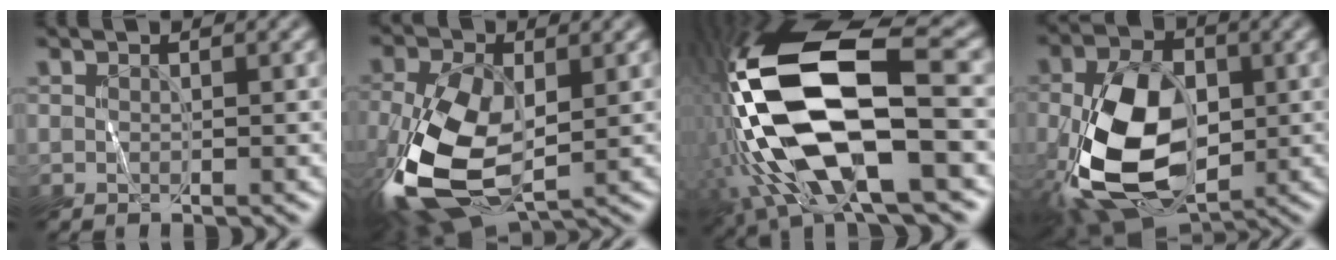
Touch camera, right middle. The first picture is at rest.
{"total": 11.9, "force": [-2.8, 6.3, 9.7], "torque": [-0.236, -0.019, -0.052]}
{"total": 16.7, "force": [-2.2, 6.7, 15.1], "torque": [-0.324, 0.009, -0.039]}
{"total": 13.2, "force": [-2.5, 8.0, 10.2], "torque": [-0.224, -0.013, -0.048]}